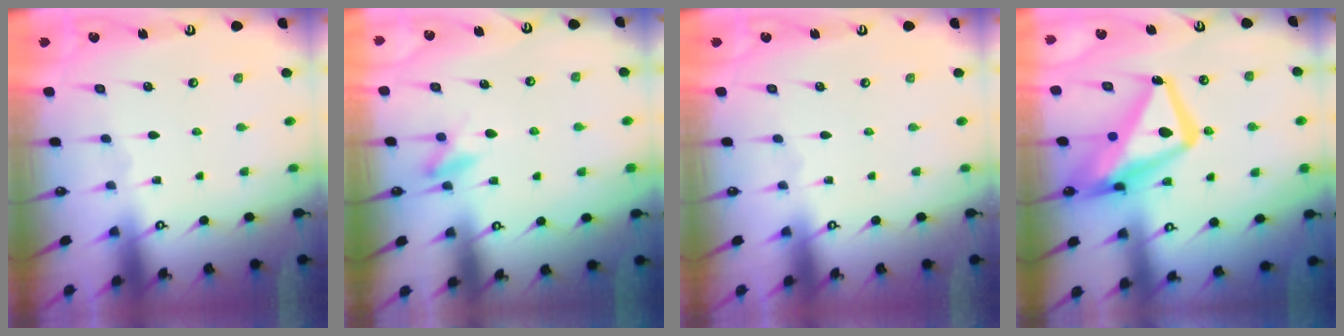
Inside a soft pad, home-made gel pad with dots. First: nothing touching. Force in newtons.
{"total": 5.8, "press": 5.7, "slide": 1.3}
{"total": 0.0}
{"total": 16.8, "press": 16.7, "slide": 1.9}